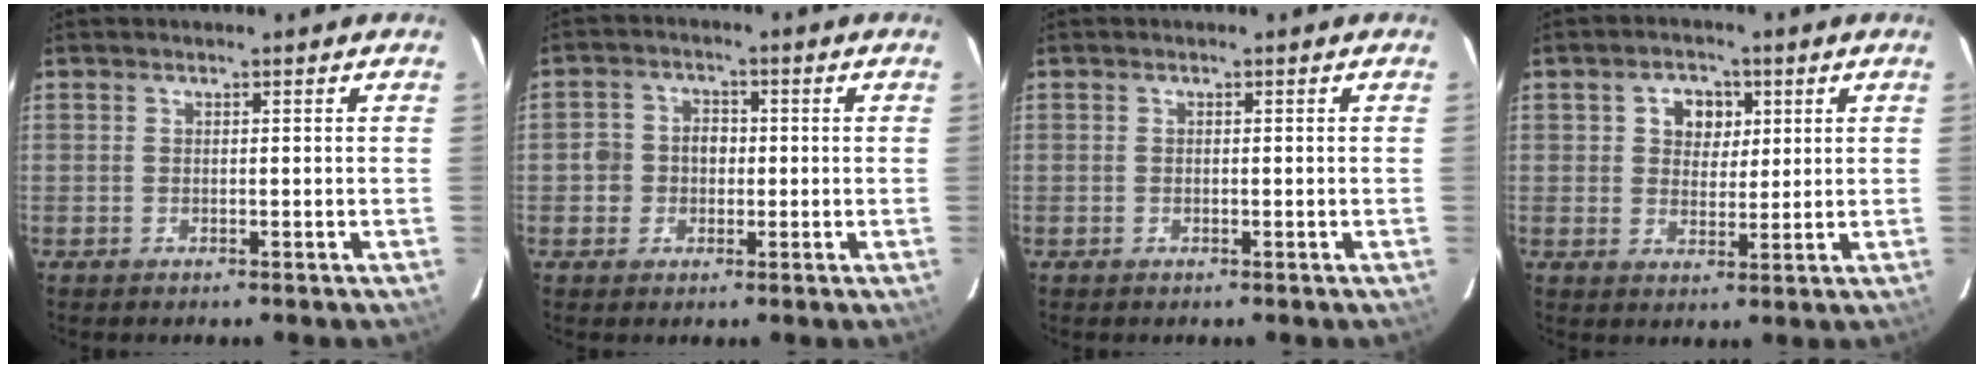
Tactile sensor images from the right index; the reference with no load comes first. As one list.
[{"total": 4.7, "force": [-0.9, 4.4, 1.5], "torque": [-0.030, 0.016, -0.016]}, {"total": 0.0}, {"total": 5.6, "force": [1.8, 4.6, 2.7], "torque": [-0.041, 0.013, 0.031]}]